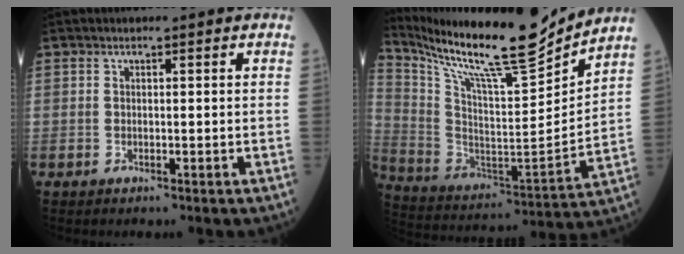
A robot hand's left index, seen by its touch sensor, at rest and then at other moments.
{"total": 21.5, "force": [19.3, 0.6, 9.5], "torque": [-0.196, -0.047, 0.325]}